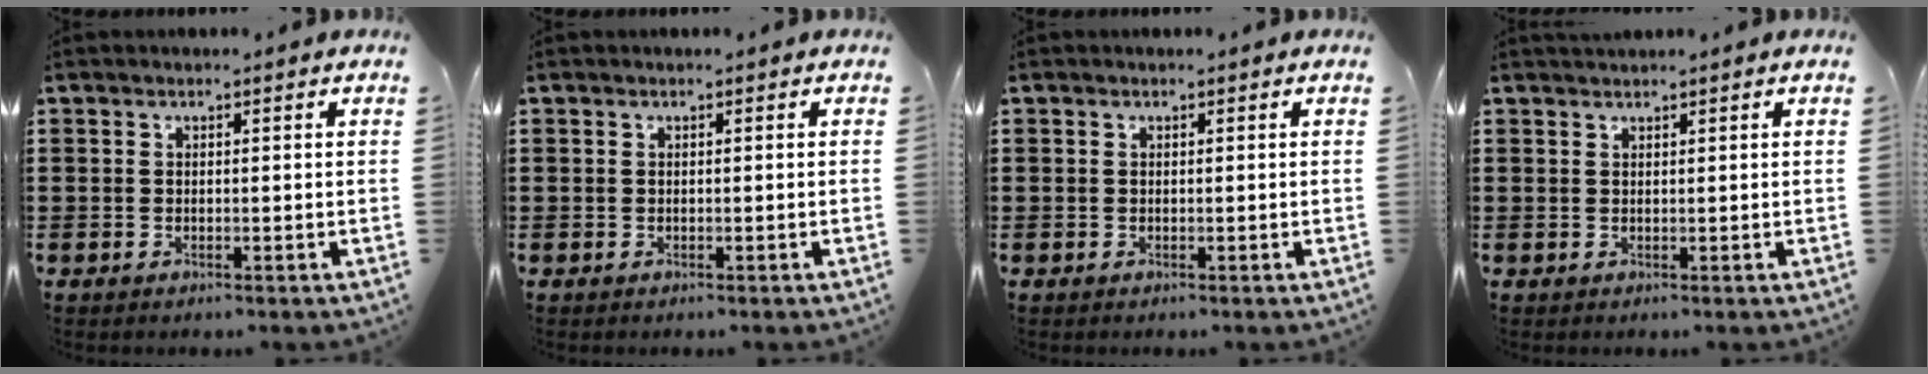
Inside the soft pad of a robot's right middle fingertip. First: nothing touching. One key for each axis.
{"total": 0.0}
{"total": 0.0}
{"total": 0.7, "fx": 0.7, "fy": 0.0, "fz": 0.0, "tx": -0.003, "ty": 0.000, "tz": 0.014}